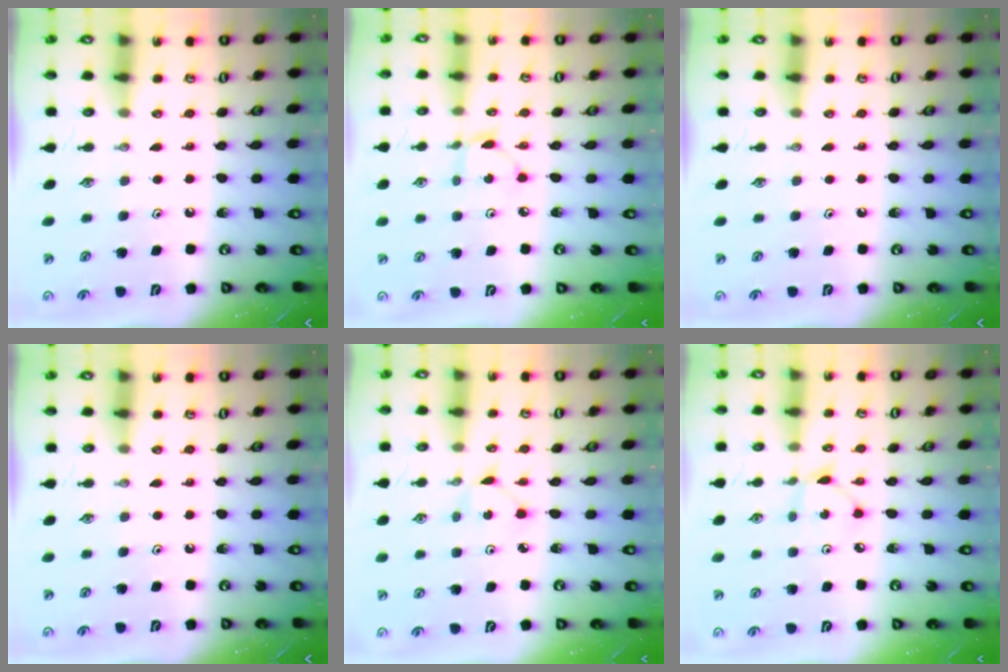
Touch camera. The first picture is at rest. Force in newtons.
{"total": 2.4, "press": 2.4, "slide": 0.3}
{"total": 0.0}
{"total": 0.0}
{"total": 1.8, "press": 1.8, "slide": 0.3}
{"total": 3.1, "press": 3.1, "slide": 0.2}